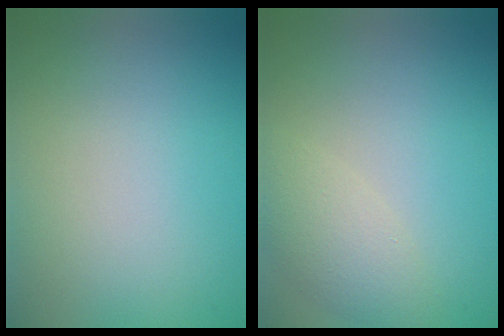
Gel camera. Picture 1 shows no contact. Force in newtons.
{"total": 3.0, "press": 2.9, "slide": 0.4}